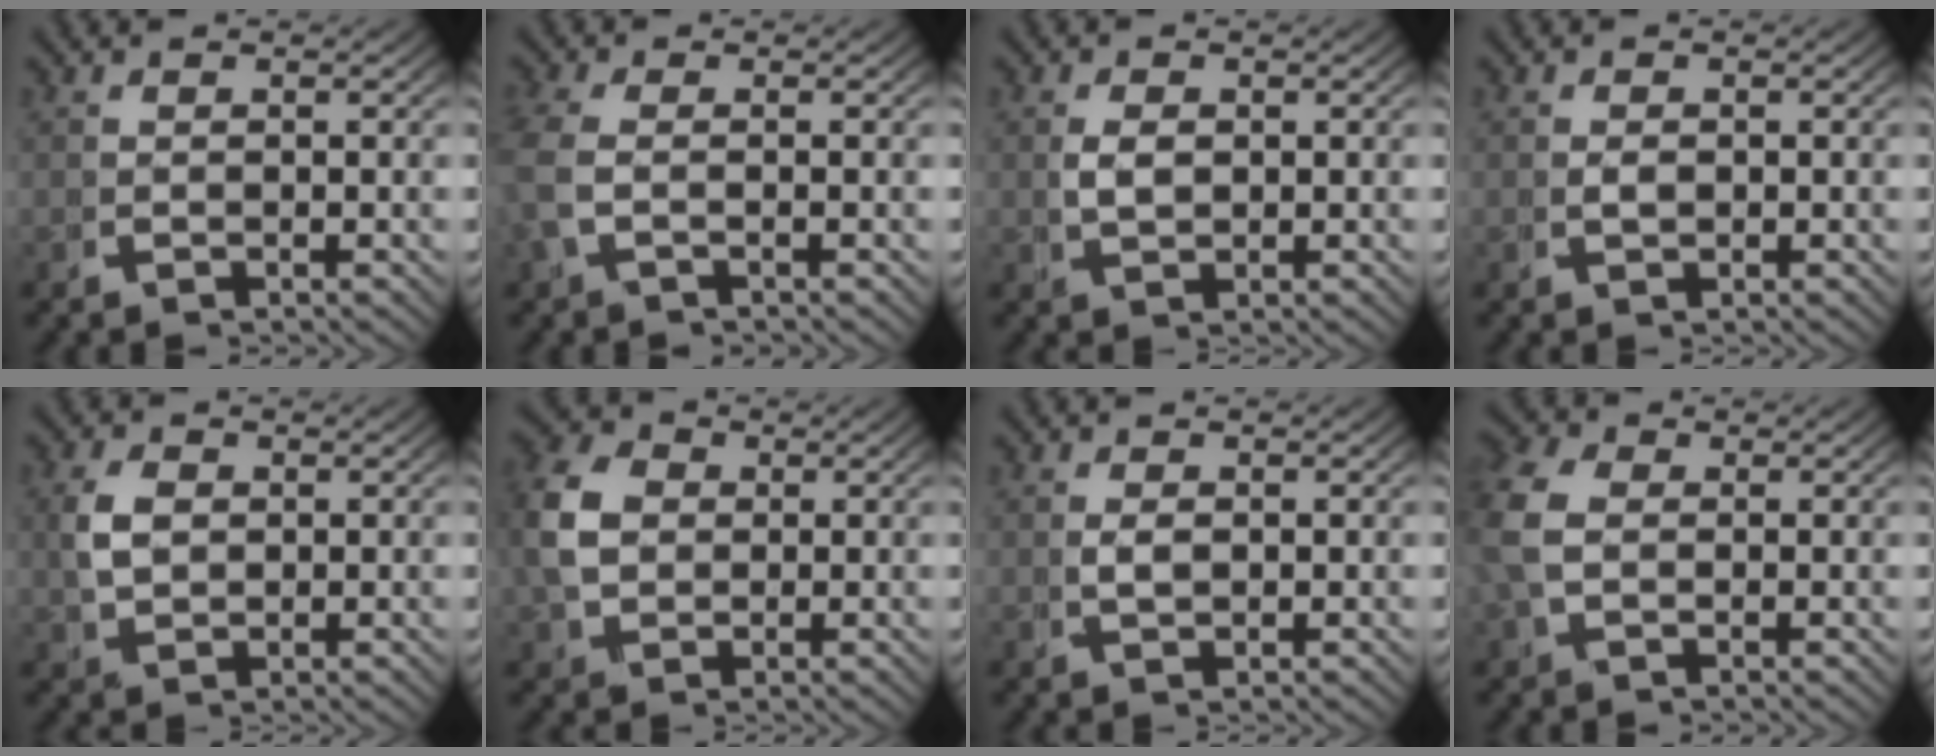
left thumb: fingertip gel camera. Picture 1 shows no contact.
{"total": 2.9, "force": [-0.3, 1.7, 2.3], "torque": [-0.077, -0.004, -0.003]}
{"total": 1.9, "force": [0.4, 1.2, 1.4], "torque": [-0.035, -0.009, 0.019]}
{"total": 0.9, "force": [0.1, 0.6, 0.7], "torque": [-0.019, -0.008, 0.008]}
{"total": 3.3, "force": [0.5, 2.4, 2.1], "torque": [-0.055, -0.012, 0.021]}
{"total": 6.0, "force": [0.9, 4.8, 3.6], "torque": [-0.100, -0.015, 0.027]}
{"total": 1.2, "force": [0.3, 0.7, 1.0], "torque": [-0.028, -0.007, 0.014]}
{"total": 4.3, "force": [0.4, 3.3, 2.7], "torque": [-0.089, -0.009, 0.010]}